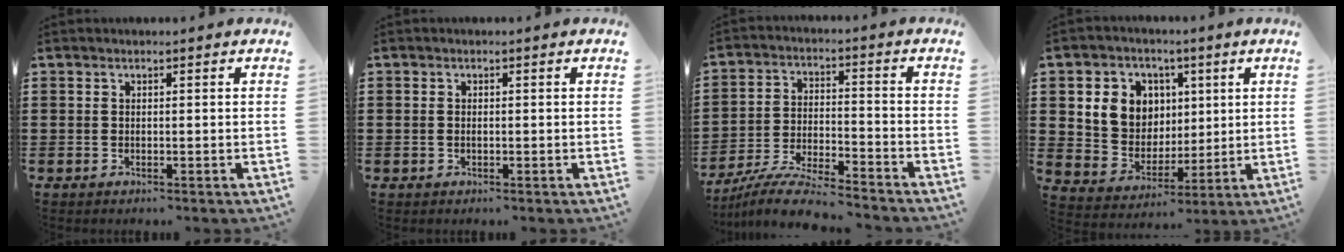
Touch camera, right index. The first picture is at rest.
{"total": 0.8, "force": [-0.1, 0.5, 0.6], "torque": [-0.014, 0.003, -0.003]}
{"total": 7.9, "force": [-7.5, 0.2, 2.6], "torque": [-0.057, 0.006, -0.147]}
{"total": 8.2, "force": [2.7, 7.5, 1.8], "torque": [-0.061, 0.001, 0.050]}